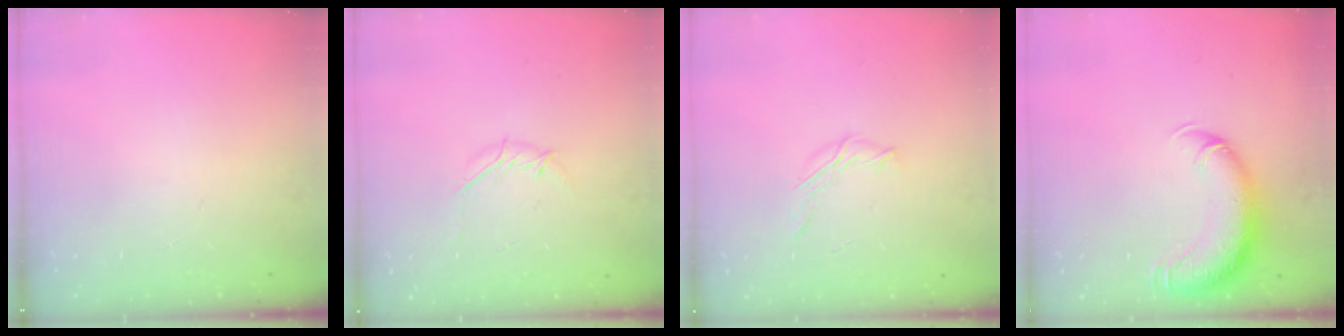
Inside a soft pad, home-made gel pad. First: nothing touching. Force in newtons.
{"total": 3.8, "press": 3.7, "slide": 1.0}
{"total": 4.7, "press": 4.6, "slide": 1.0}
{"total": 10.6, "press": 10.3, "slide": 2.5}